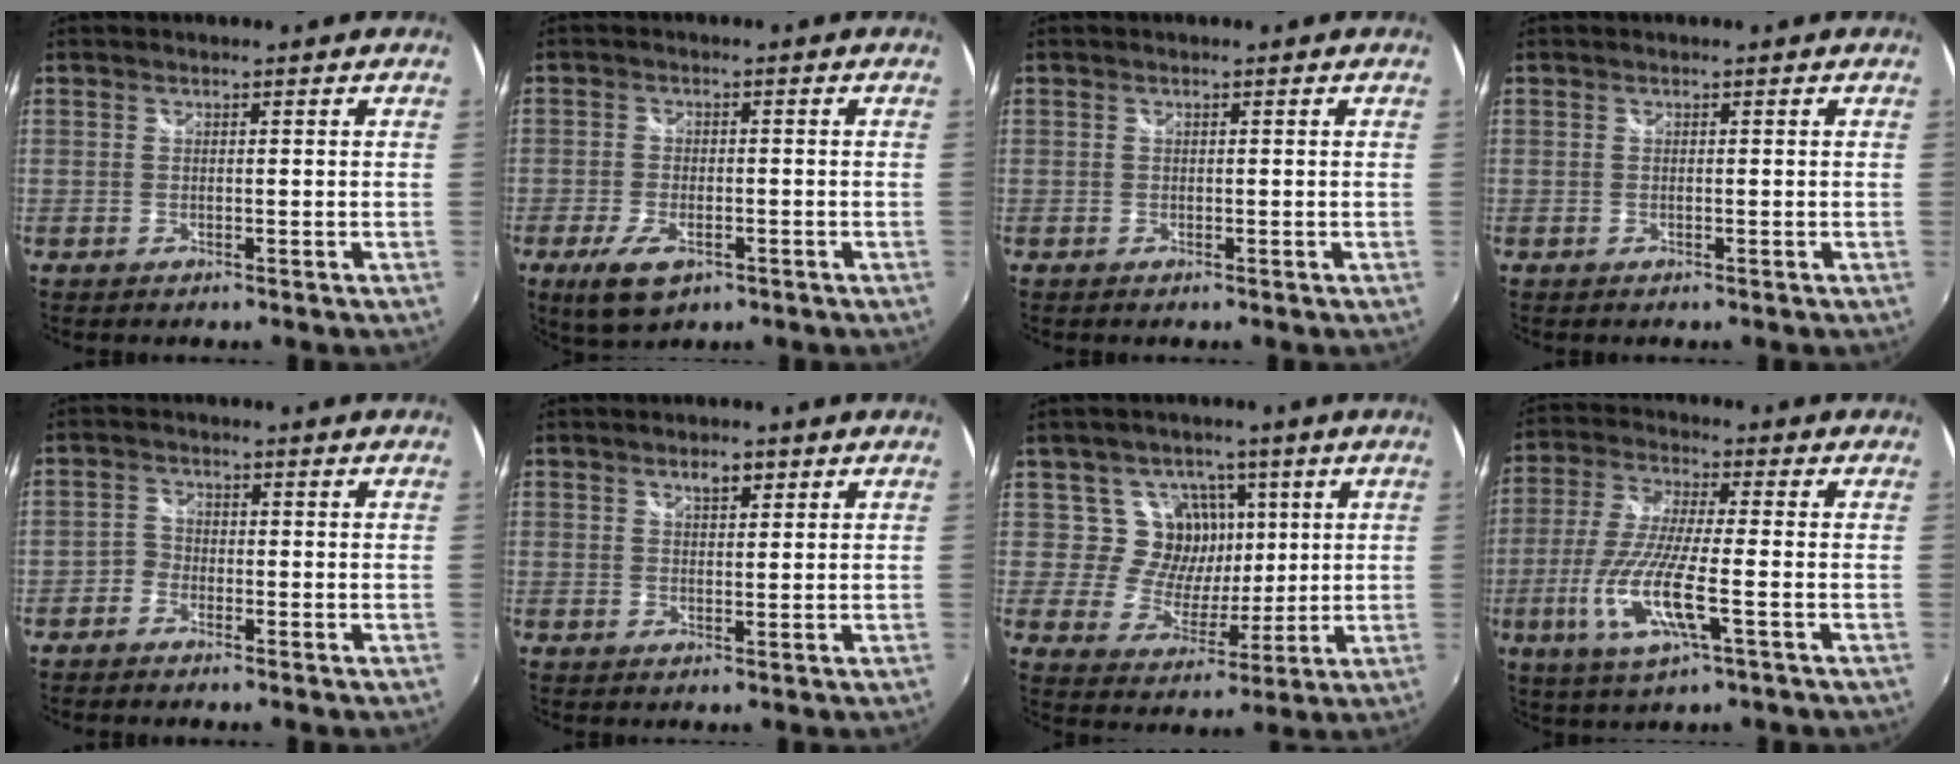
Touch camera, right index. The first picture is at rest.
{"total": 7.4, "force": [-4.0, 3.6, 5.2], "torque": [-0.122, -0.018, -0.069]}
{"total": 0.0}
{"total": 0.0}
{"total": 2.1, "force": [-1.6, 1.3, 0.2], "torque": [-0.006, 0.004, -0.035]}
{"total": 2.9, "force": [1.8, 1.3, 1.9], "torque": [-0.027, 0.006, 0.029]}
{"total": 9.1, "force": [3.0, 8.4, 2.1], "torque": [-0.033, -0.004, 0.049]}
{"total": 13.0, "force": [-4.1, 2.3, 12.1], "torque": [-0.258, -0.017, -0.078]}